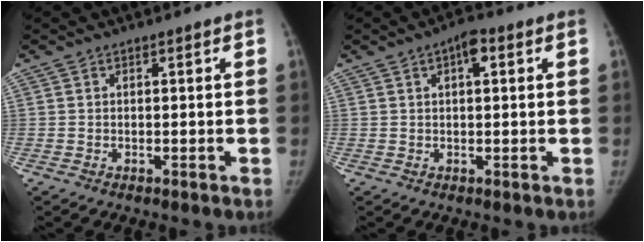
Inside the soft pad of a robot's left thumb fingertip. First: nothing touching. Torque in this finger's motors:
{"motor_torque": [0.41, 0.45, 0.73, -0.11, 0.14]}